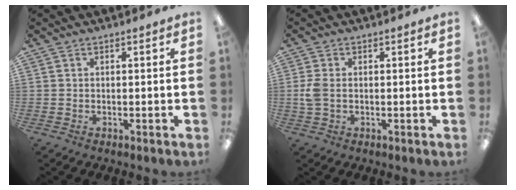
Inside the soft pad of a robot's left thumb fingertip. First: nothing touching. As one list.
[{"total": 4.2, "force": [0.0, 2.7, 3.3], "torque": [-0.081, -0.001, -0.004]}]